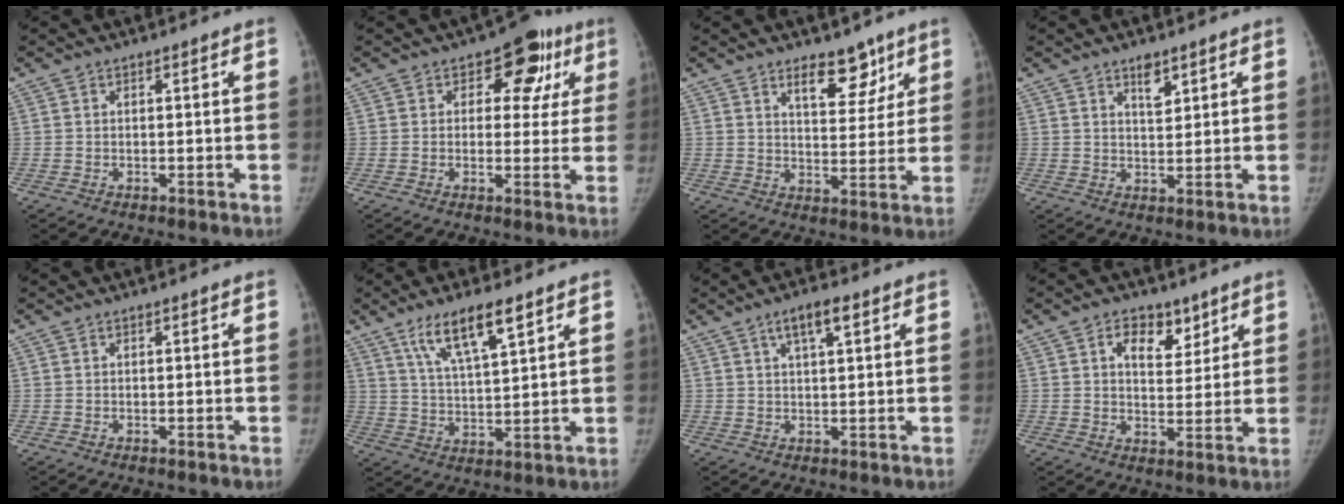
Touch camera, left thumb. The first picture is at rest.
{"total": 9.7, "force": [3.7, 6.6, 6.1], "torque": [-0.011, -0.003, 0.037]}
{"total": 8.3, "force": [5.6, 4.1, 4.6], "torque": [-0.029, -0.038, 0.086]}
{"total": 3.8, "force": [2.5, 1.8, 2.3], "torque": [-0.023, -0.017, 0.041]}
{"total": 0.0}
{"total": 10.4, "force": [6.4, 2.4, 7.8], "torque": [-0.133, -0.027, 0.123]}
{"total": 4.9, "force": [2.5, 1.4, 3.9], "torque": [-0.062, -0.001, 0.043]}
{"total": 7.4, "force": [4.0, 4.7, 4.1], "torque": [-0.031, -0.021, 0.061]}